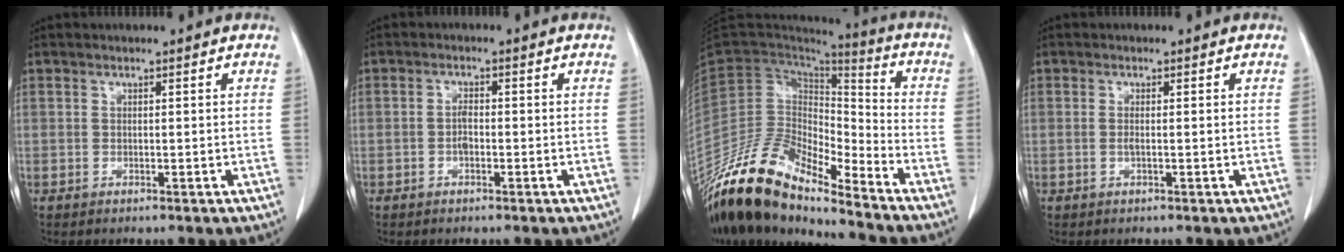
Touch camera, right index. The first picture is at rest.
{"total": 1.6, "force": [-0.5, 0.7, 1.4], "torque": [-0.023, 0.006, -0.008]}
{"total": 17.2, "force": [-14.8, 4.2, 7.8], "torque": [-0.130, 0.031, -0.275]}
{"total": 1.0, "force": [0.0, 0.1, 1.0], "torque": [-0.020, 0.001, 0.001]}